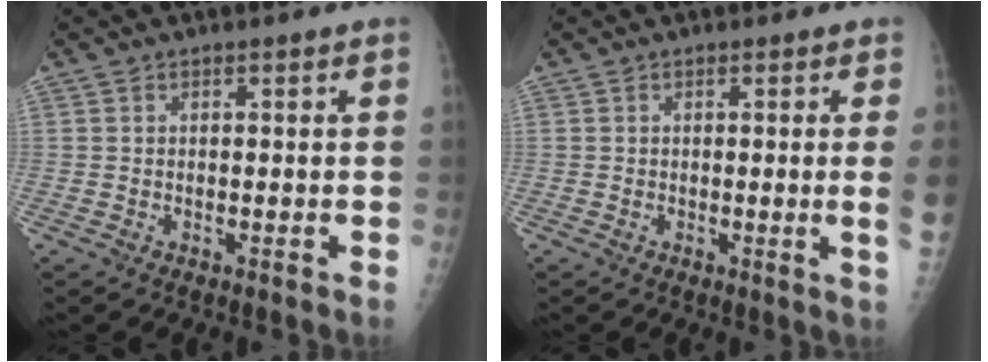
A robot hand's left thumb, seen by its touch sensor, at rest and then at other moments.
{"total": 3.1, "force": [0.2, -1.0, 2.9], "torque": [-0.049, -0.009, -0.001]}